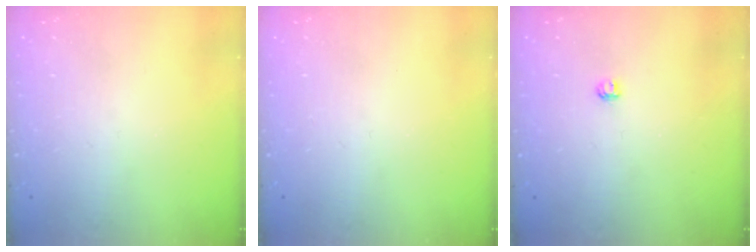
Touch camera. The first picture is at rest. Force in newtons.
{"total": 0.0}
{"total": 2.9, "press": 2.9, "slide": 0.3}